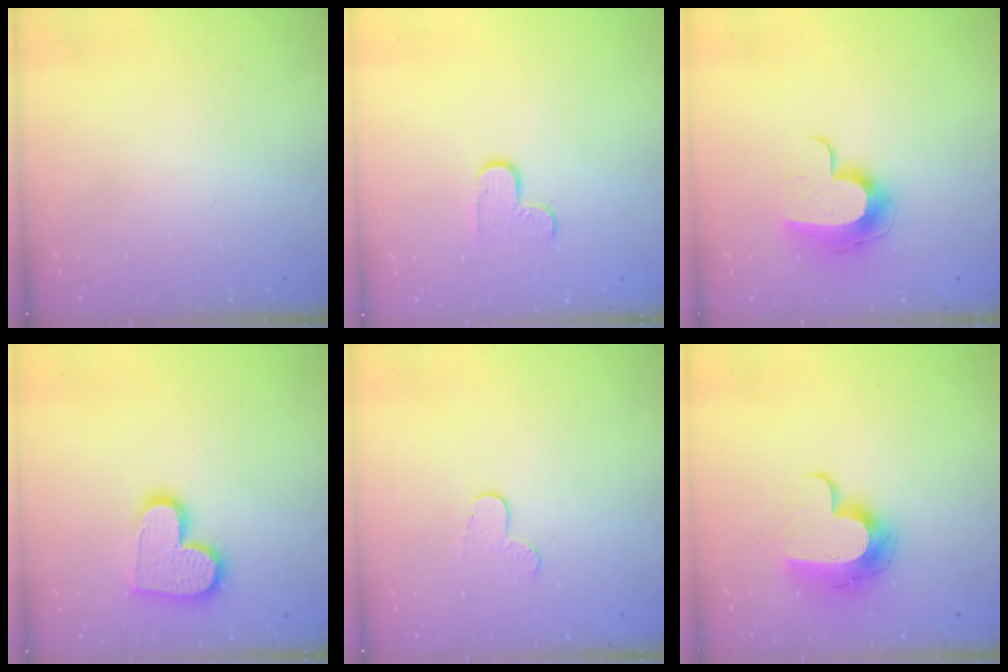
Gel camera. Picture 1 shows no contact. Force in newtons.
{"total": 5.1, "press": 5.0, "slide": 0.5}
{"total": 10.3, "press": 10.3, "slide": 0.3}
{"total": 14.0, "press": 13.9, "slide": 0.8}
{"total": 5.7, "press": 5.7, "slide": 0.5}
{"total": 12.2, "press": 12.2, "slide": 0.3}